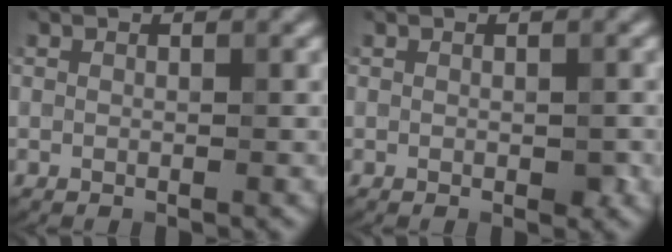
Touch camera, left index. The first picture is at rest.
{"total": 1.0, "force": [-0.2, 0.5, 0.9], "torque": [-0.011, -0.001, 0.000]}